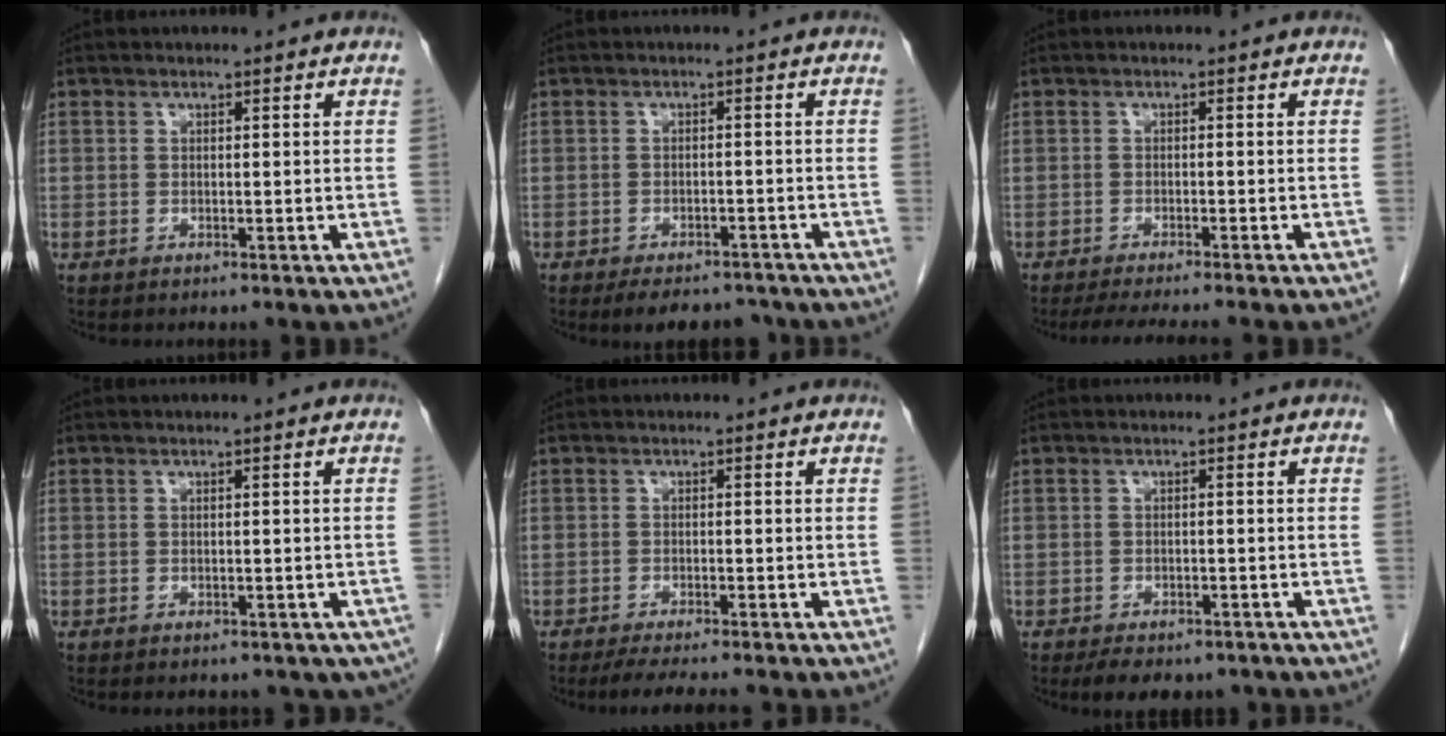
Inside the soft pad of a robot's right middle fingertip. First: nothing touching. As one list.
[{"total": 7.1, "force": [-6.1, 2.8, 2.3], "torque": [-0.026, -0.002, -0.080]}, {"total": 9.6, "force": [-8.3, 0.3, 4.9], "torque": [-0.053, -0.016, -0.114]}, {"total": 8.6, "force": [-6.7, 4.4, 3.2], "torque": [-0.043, -0.007, -0.064]}, {"total": 5.7, "force": [-4.8, 0.3, 3.1], "torque": [-0.045, -0.014, -0.074]}, {"total": 7.5, "force": [-5.9, 3.3, 3.3], "torque": [-0.040, 0.000, -0.076]}]